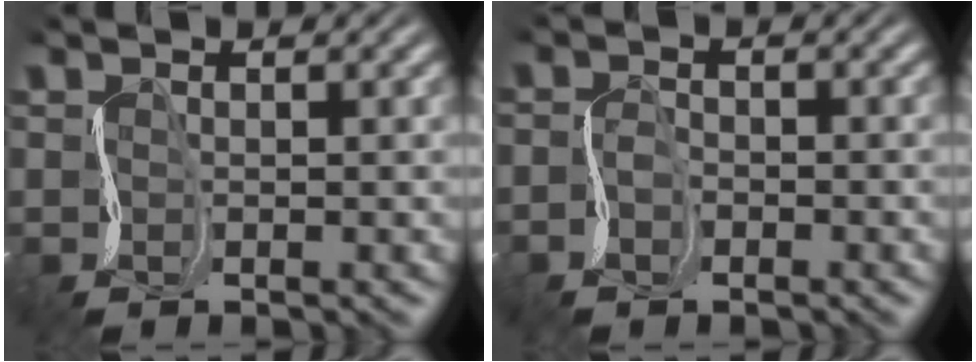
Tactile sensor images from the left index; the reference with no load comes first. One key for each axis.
{"total": 1.0, "fx": -1.0, "fy": 0.3, "fz": 0.0, "tx": -0.013, "ty": 0.007, "tz": -0.028}